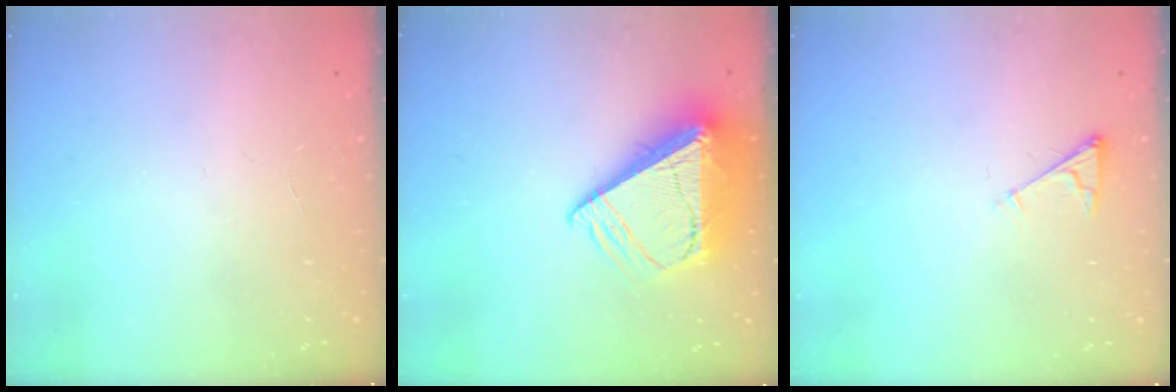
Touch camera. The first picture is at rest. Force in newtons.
{"total": 14.6, "press": 14.5, "slide": 1.5}
{"total": 2.8, "press": 2.7, "slide": 0.4}